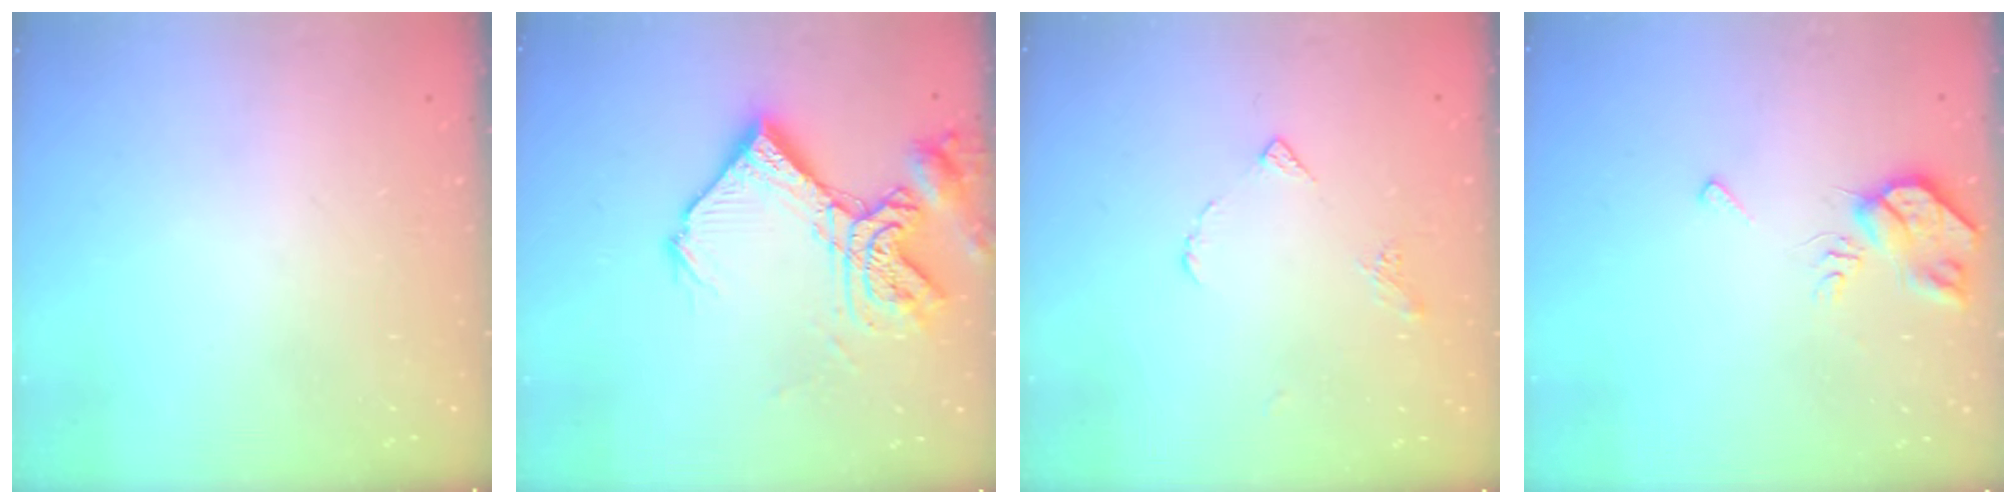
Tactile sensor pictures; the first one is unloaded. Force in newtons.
{"total": 17.3, "press": 17.2, "slide": 2.0}
{"total": 5.6, "press": 5.5, "slide": 0.7}
{"total": 7.4, "press": 7.4, "slide": 1.1}